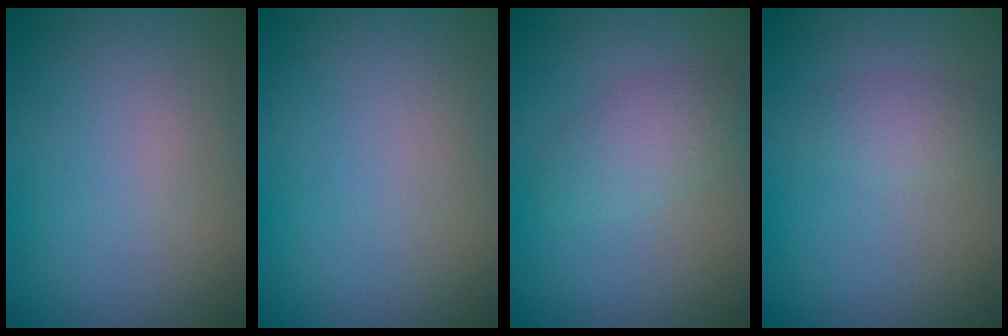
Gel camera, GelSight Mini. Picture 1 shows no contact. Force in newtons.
{"total": 0.0}
{"total": 2.6, "press": 2.6, "slide": 0.1}
{"total": 1.5, "press": 1.5, "slide": 0.0}